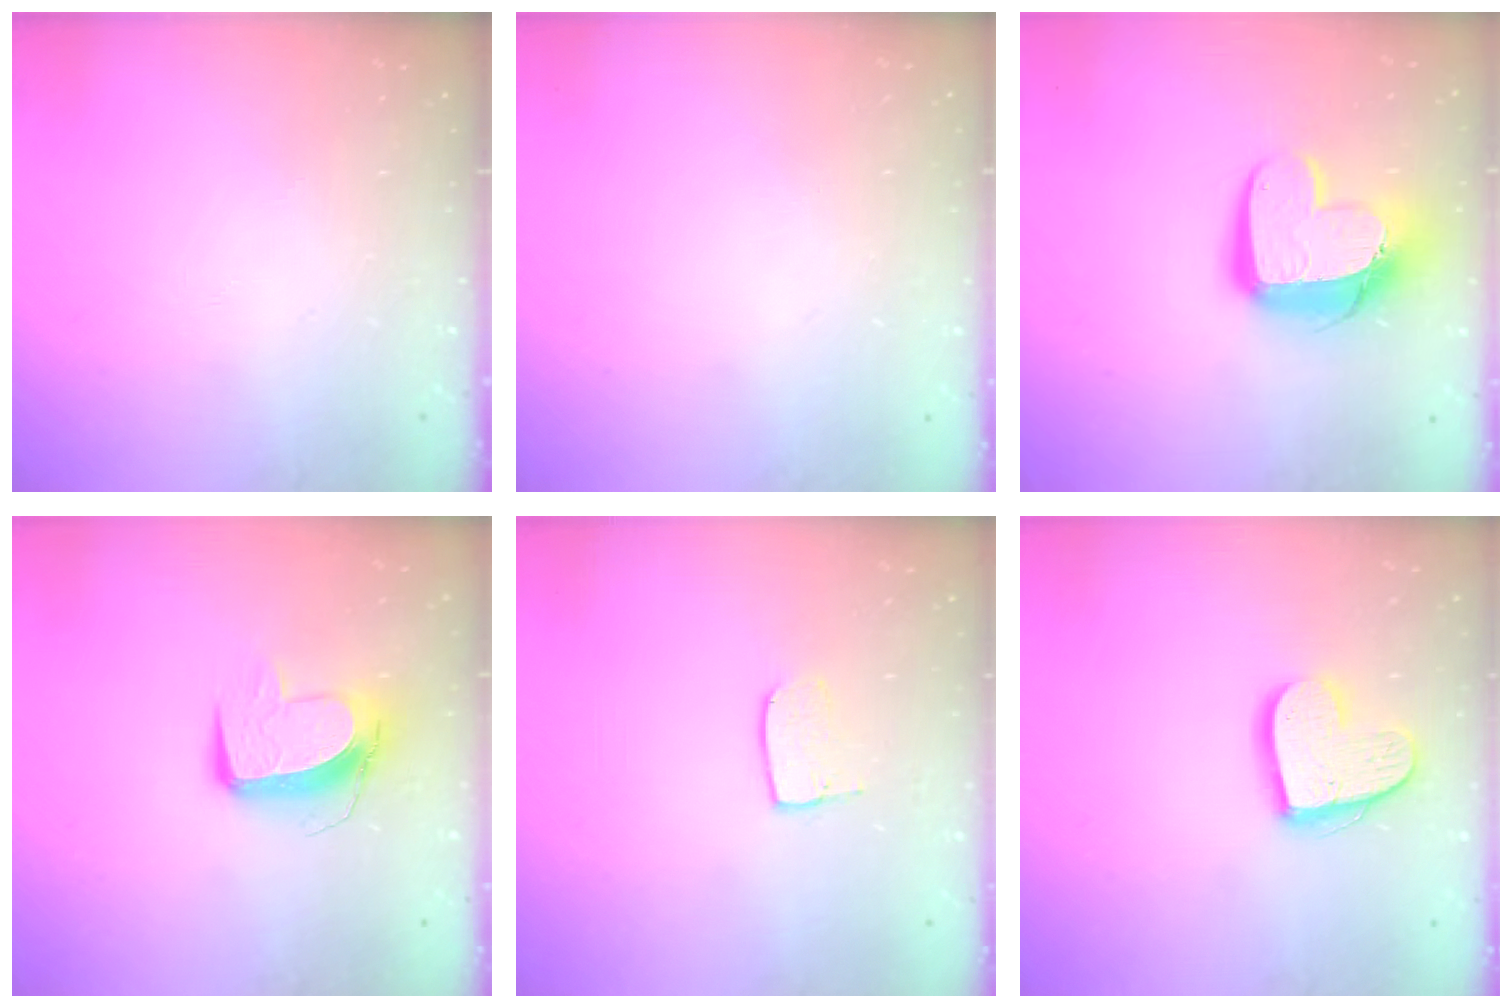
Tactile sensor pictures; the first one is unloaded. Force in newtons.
{"total": 0.0}
{"total": 13.7, "press": 13.7, "slide": 1.2}
{"total": 10.9, "press": 10.9, "slide": 0.7}
{"total": 5.5, "press": 5.5, "slide": 0.4}
{"total": 13.9, "press": 13.9, "slide": 0.8}